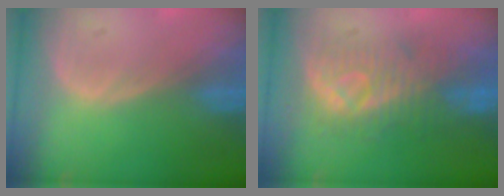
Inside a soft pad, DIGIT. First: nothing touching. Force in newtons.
{"total": 8.2, "press": 8.2, "slide": 0.2}